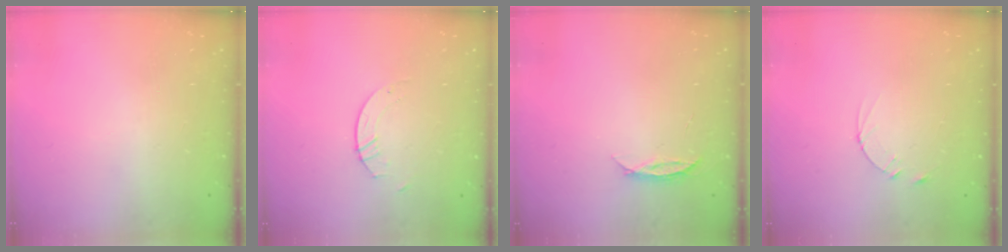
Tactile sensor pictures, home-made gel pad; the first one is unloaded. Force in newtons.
{"total": 2.6, "press": 2.6, "slide": 0.2}
{"total": 4.0, "press": 3.9, "slide": 0.4}
{"total": 2.4, "press": 2.3, "slide": 0.2}